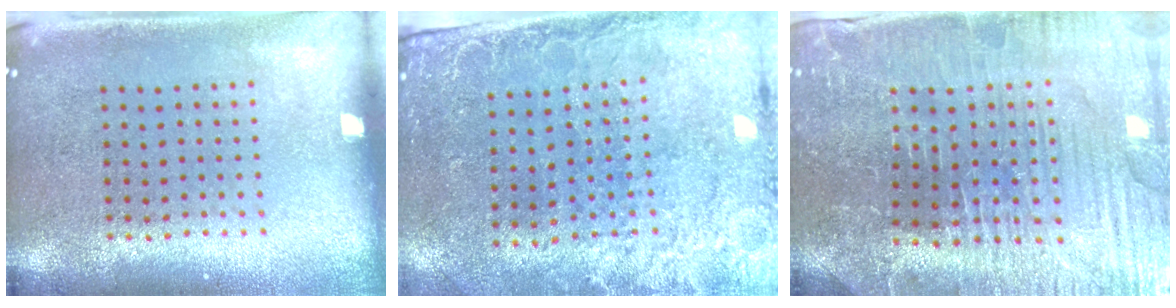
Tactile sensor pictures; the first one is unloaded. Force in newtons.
{"total": 2.6, "press": 2.2, "slide": 1.2}
{"total": 3.8, "press": 3.8, "slide": 0.4}